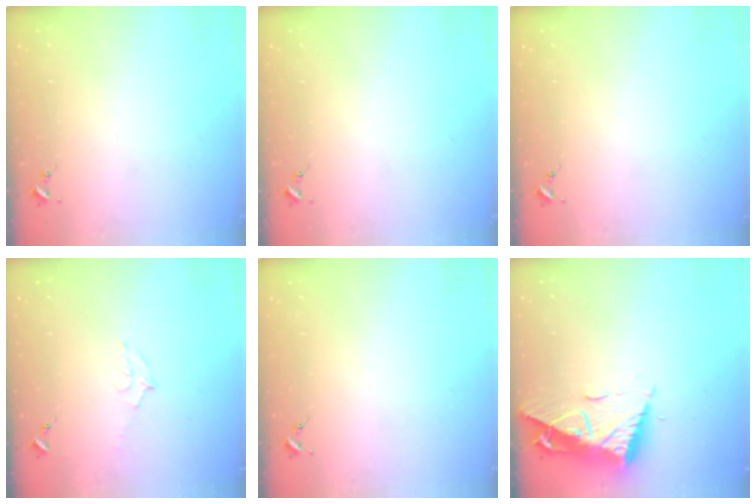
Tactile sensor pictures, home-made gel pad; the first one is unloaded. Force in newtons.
{"total": 0.0}
{"total": 0.0}
{"total": 6.2, "press": 6.1, "slide": 1.1}
{"total": 0.0}
{"total": 11.9, "press": 11.8, "slide": 1.3}